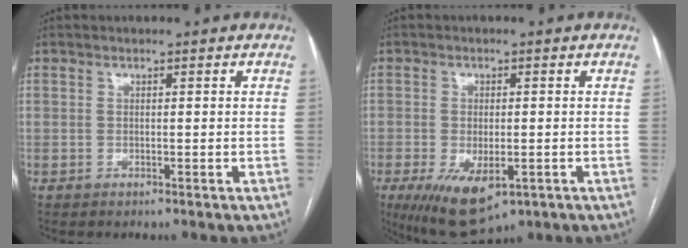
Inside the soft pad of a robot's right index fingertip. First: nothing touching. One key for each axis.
{"total": 10.1, "fx": -4.5, "fy": 4.4, "fz": 7.9, "tx": -0.143, "ty": -0.022, "tz": -0.060}